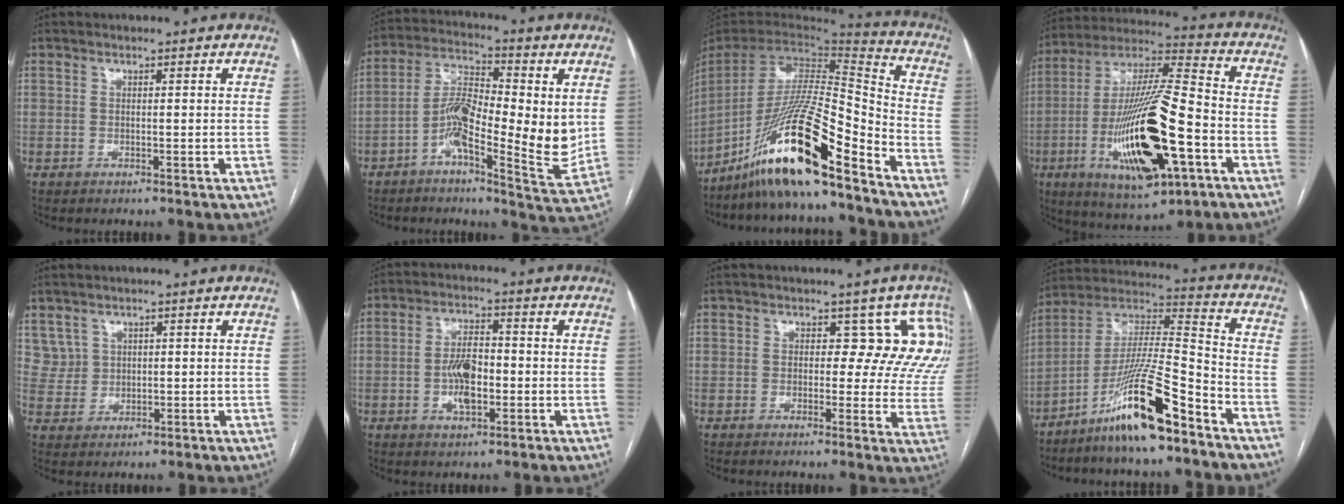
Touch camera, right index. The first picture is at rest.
{"total": 13.6, "force": [-1.0, 3.7, 13.1], "torque": [-0.231, 0.008, -0.023]}
{"total": 21.3, "force": [-15.1, 1.2, 14.9], "torque": [-0.302, -0.015, -0.277]}
{"total": 23.5, "force": [-7.2, 5.0, 21.8], "torque": [-0.434, -0.019, -0.115]}
{"total": 3.7, "force": [2.1, 3.0, 0.0], "torque": [0.007, 0.007, 0.045]}
{"total": 6.6, "force": [-1.4, 2.8, 5.8], "torque": [-0.114, 0.006, -0.024]}
{"total": 9.2, "force": [4.2, 5.4, 6.1], "torque": [-0.039, 0.007, 0.022]}
{"total": 16.0, "force": [-10.4, 0.9, 12.1], "torque": [-0.237, -0.005, -0.189]}